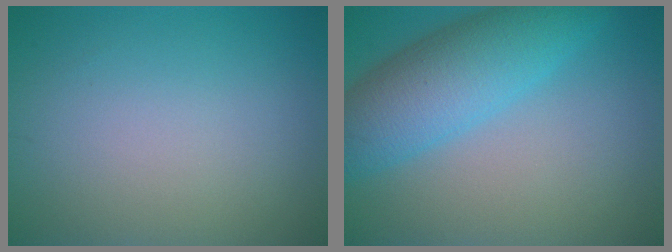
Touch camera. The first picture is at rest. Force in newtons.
{"total": 7.4, "press": 7.4, "slide": 0.2}